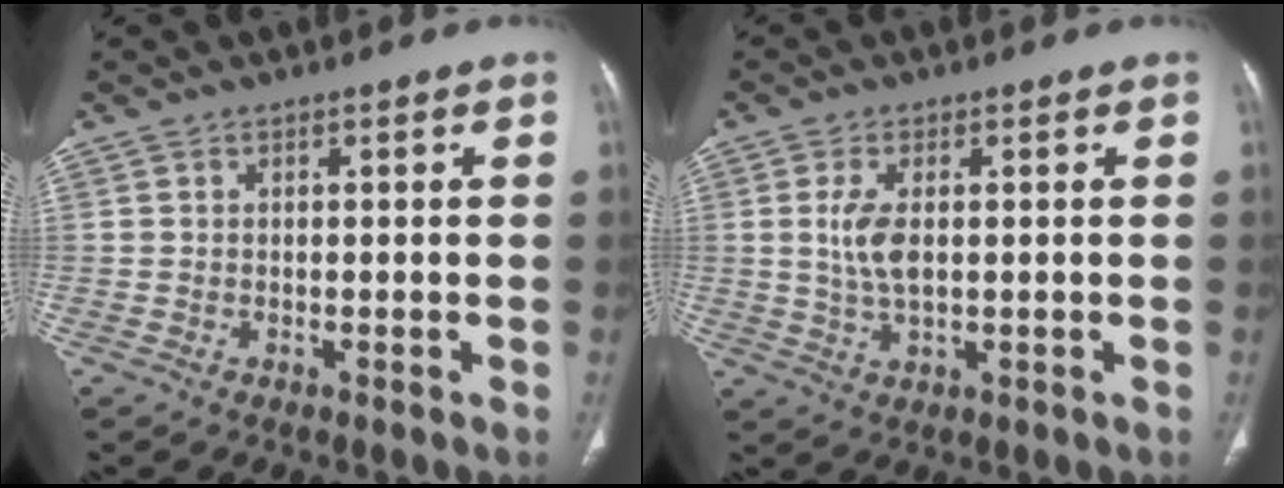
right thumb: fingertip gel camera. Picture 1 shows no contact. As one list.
[{"total": 5.7, "force": [0.7, 2.8, 5.0], "torque": [-0.108, -0.004, 0.016]}]